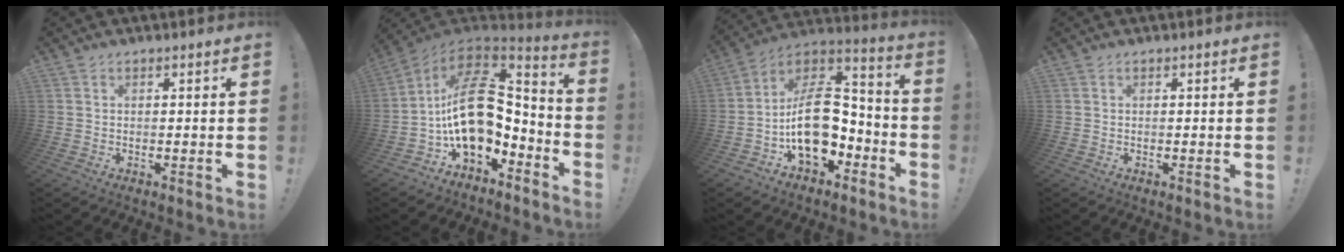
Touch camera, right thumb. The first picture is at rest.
{"total": 22.7, "force": [1.1, 14.5, 17.4], "torque": [-0.304, -0.001, 0.037]}
{"total": 19.5, "force": [-3.0, 12.8, 14.4], "torque": [-0.224, 0.023, -0.037]}
{"total": 0.0}